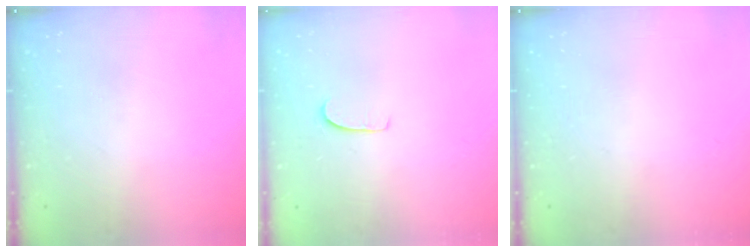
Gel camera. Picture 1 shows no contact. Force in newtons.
{"total": 5.1, "press": 5.1, "slide": 0.4}
{"total": 0.0}